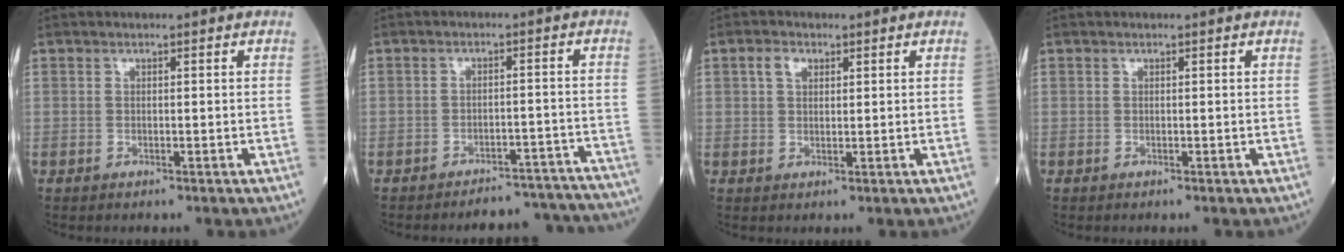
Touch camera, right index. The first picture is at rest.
{"total": 12.0, "force": [-11.8, 2.1, 0.6], "torque": [0.020, 0.028, -0.134]}
{"total": 2.4, "force": [1.1, 1.5, 1.5], "torque": [-0.031, 0.007, 0.021]}
{"total": 0.0}